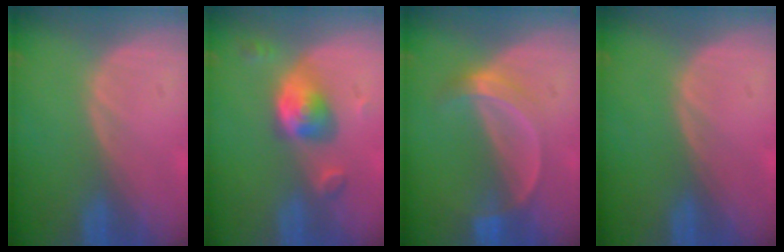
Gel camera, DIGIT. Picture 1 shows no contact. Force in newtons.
{"total": 5.5, "press": 5.3, "slide": 1.3}
{"total": 5.3, "press": 4.8, "slide": 2.3}
{"total": 0.0}